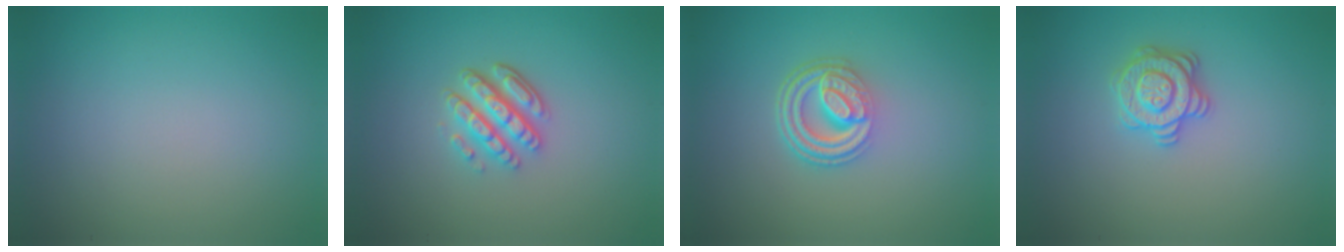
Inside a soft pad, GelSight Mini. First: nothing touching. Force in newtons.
{"total": 3.9, "press": 3.1, "slide": 2.3}
{"total": 4.9, "press": 3.4, "slide": 3.5}
{"total": 2.9, "press": 2.8, "slide": 0.4}